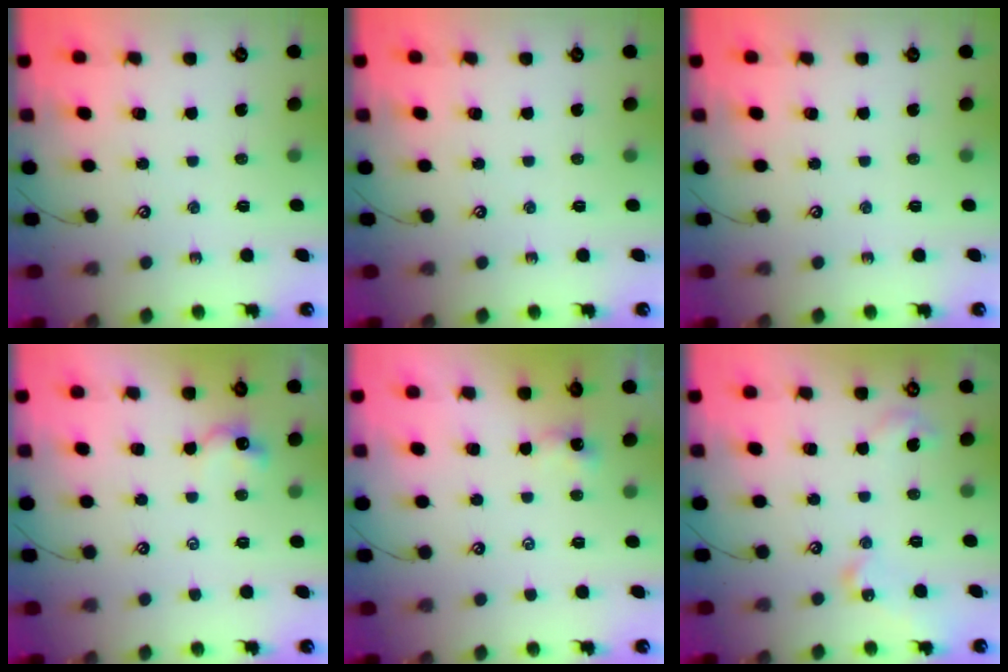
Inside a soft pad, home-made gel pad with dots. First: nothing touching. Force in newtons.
{"total": 0.0}
{"total": 0.0}
{"total": 2.6, "press": 2.5, "slide": 0.5}
{"total": 2.6, "press": 2.6, "slide": 0.2}
{"total": 7.6, "press": 7.6, "slide": 0.3}